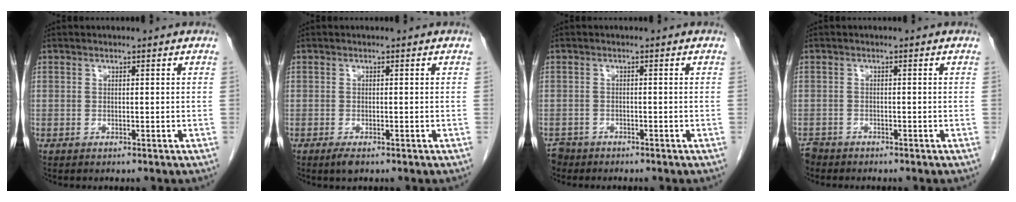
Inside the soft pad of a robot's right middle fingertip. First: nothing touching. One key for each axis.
{"total": 1.6, "fx": -1.0, "fy": 0.6, "fz": 1.1, "tx": -0.023, "ty": -0.003, "tz": -0.014}
{"total": 2.2, "fx": -1.9, "fy": 1.0, "fz": -0.3, "tx": -0.002, "ty": -0.001, "tz": -0.034}
{"total": 2.0, "fx": -1.9, "fy": 0.8, "fz": -0.1, "tx": -0.004, "ty": -0.004, "tz": -0.035}